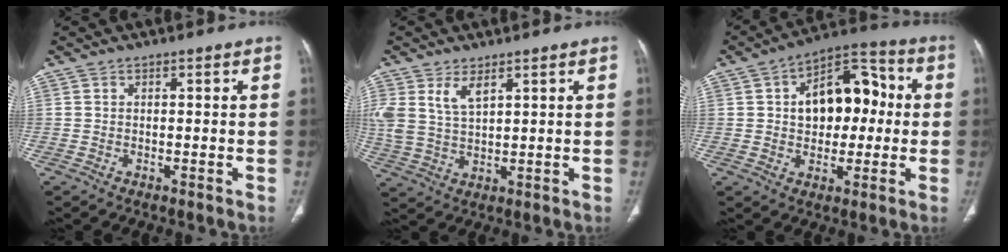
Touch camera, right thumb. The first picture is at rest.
{"total": 7.2, "force": [3.7, 3.4, 5.1], "torque": [-0.109, -0.011, 0.084]}
{"total": 15.1, "force": [1.5, 9.8, 11.3], "torque": [-0.118, 0.034, 0.017]}